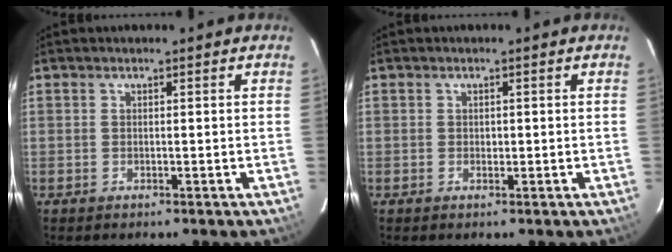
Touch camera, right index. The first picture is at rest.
{"total": 0.7, "force": [-0.1, 0.6, 0.3], "torque": [-0.003, 0.001, -0.001]}